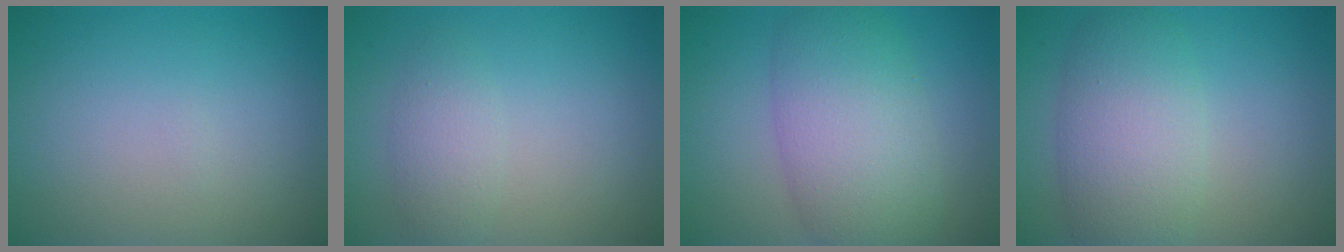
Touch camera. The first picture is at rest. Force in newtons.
{"total": 2.2, "press": 2.2, "slide": 0.1}
{"total": 7.6, "press": 7.6, "slide": 0.1}
{"total": 6.1, "press": 6.1, "slide": 0.5}